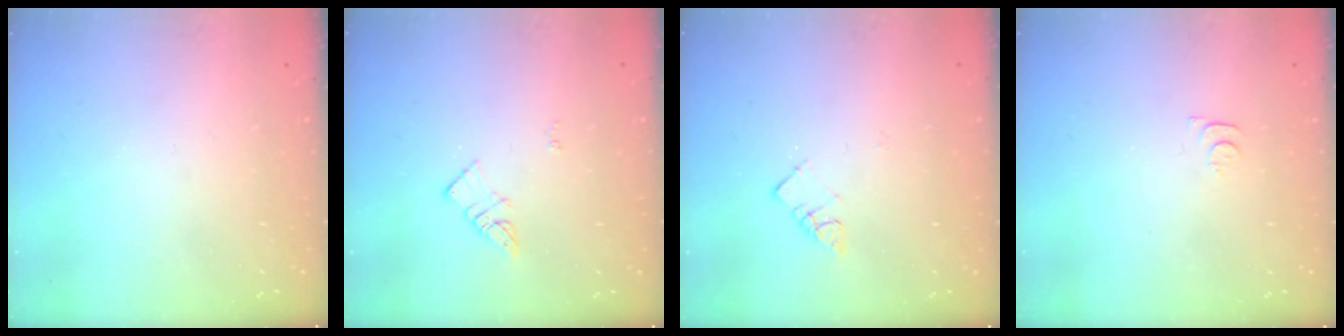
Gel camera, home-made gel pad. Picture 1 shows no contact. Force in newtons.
{"total": 3.7, "press": 3.7, "slide": 0.3}
{"total": 3.7, "press": 3.7, "slide": 0.2}
{"total": 4.2, "press": 4.1, "slide": 0.7}